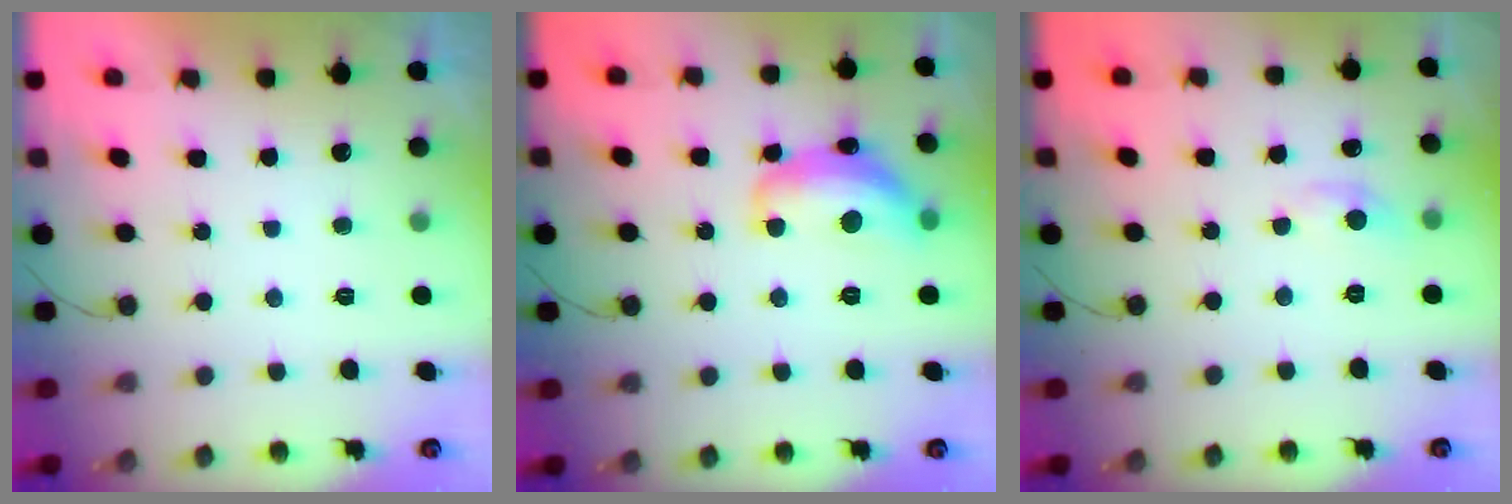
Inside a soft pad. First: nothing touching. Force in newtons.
{"total": 14.0, "press": 14.0, "slide": 0.7}
{"total": 3.0, "press": 3.0, "slide": 0.4}